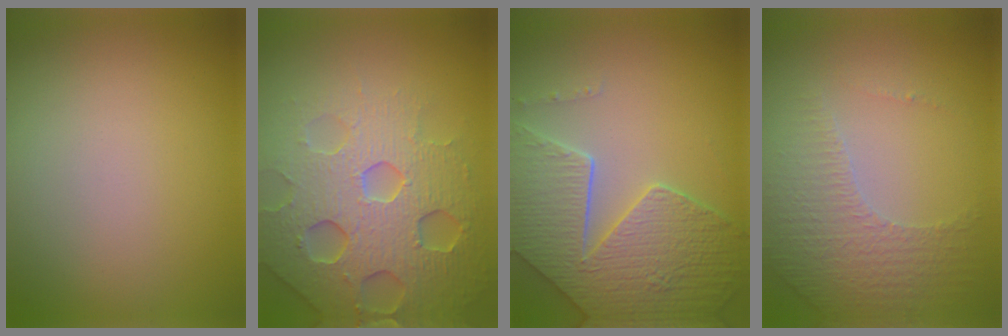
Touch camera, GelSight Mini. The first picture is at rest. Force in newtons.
{"total": 7.3, "press": 7.2, "slide": 1.5}
{"total": 8.6, "press": 6.1, "slide": 6.0}
{"total": 4.4, "press": 3.0, "slide": 3.3}